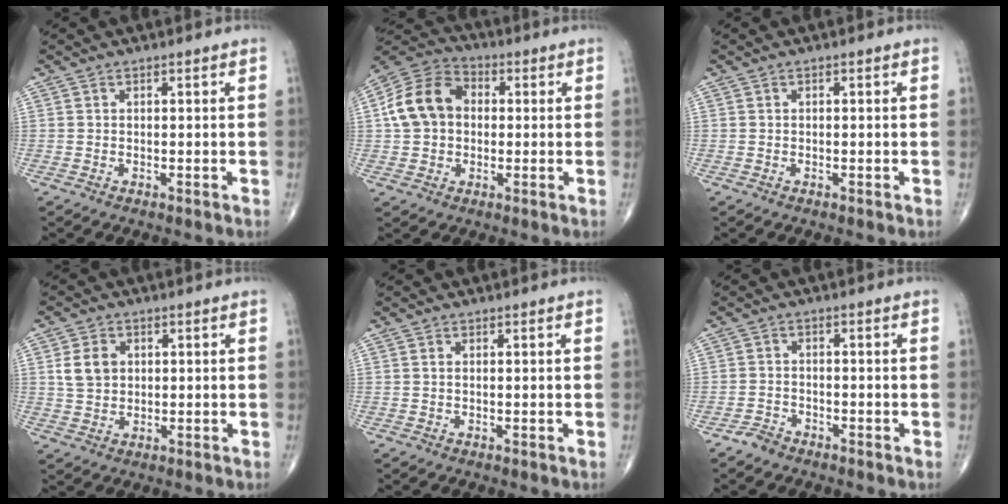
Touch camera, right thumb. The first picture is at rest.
{"total": 12.2, "force": [0.9, 9.5, 7.6], "torque": [-0.131, 0.030, 0.006]}
{"total": 0.0}
{"total": 5.4, "force": [1.2, 4.2, 3.1], "torque": [-0.045, -0.003, 0.024]}
{"total": 0.0}
{"total": 2.3, "force": [-1.9, 1.1, 0.3], "torque": [-0.010, 0.005, -0.039]}